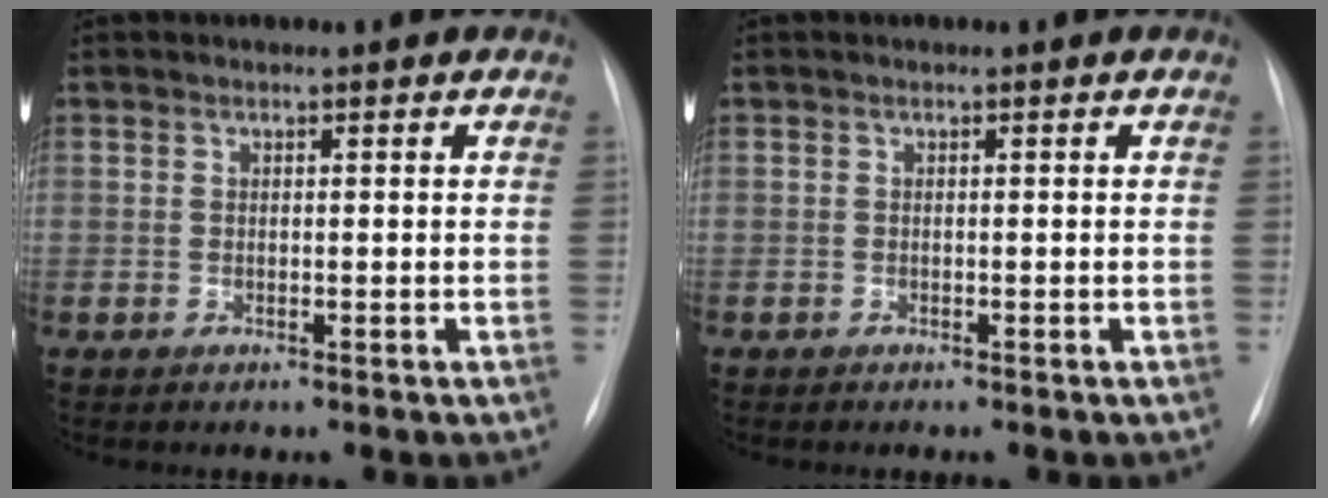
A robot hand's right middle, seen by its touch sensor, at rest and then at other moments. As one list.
[{"total": 0.0}]